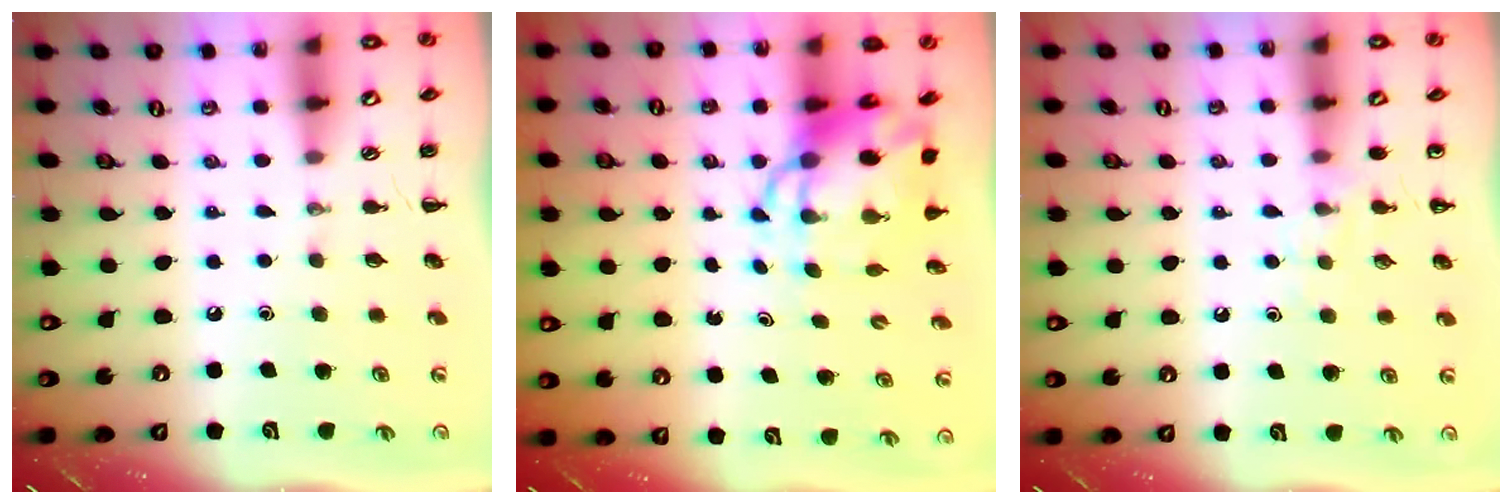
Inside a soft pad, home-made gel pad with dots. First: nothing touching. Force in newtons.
{"total": 7.7, "press": 7.4, "slide": 2.0}
{"total": 5.8, "press": 5.3, "slide": 2.2}